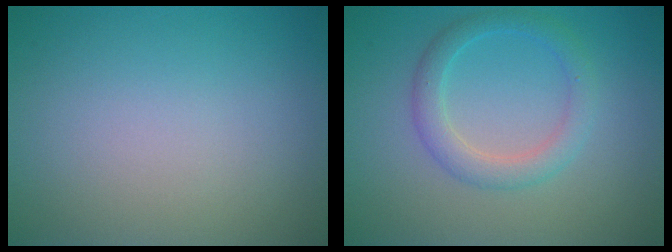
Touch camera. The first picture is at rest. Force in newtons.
{"total": 2.8, "press": 2.8, "slide": 0.0}